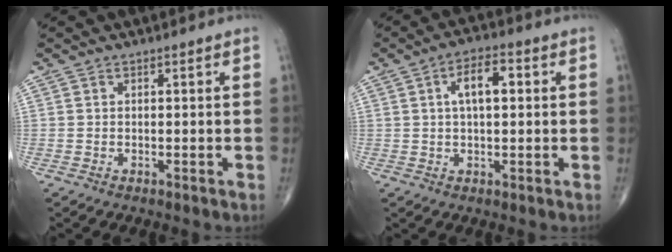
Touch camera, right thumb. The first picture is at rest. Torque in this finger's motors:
{"motor_torque": [0.93, 2.51, 1.00, 0.22, 0.04]}